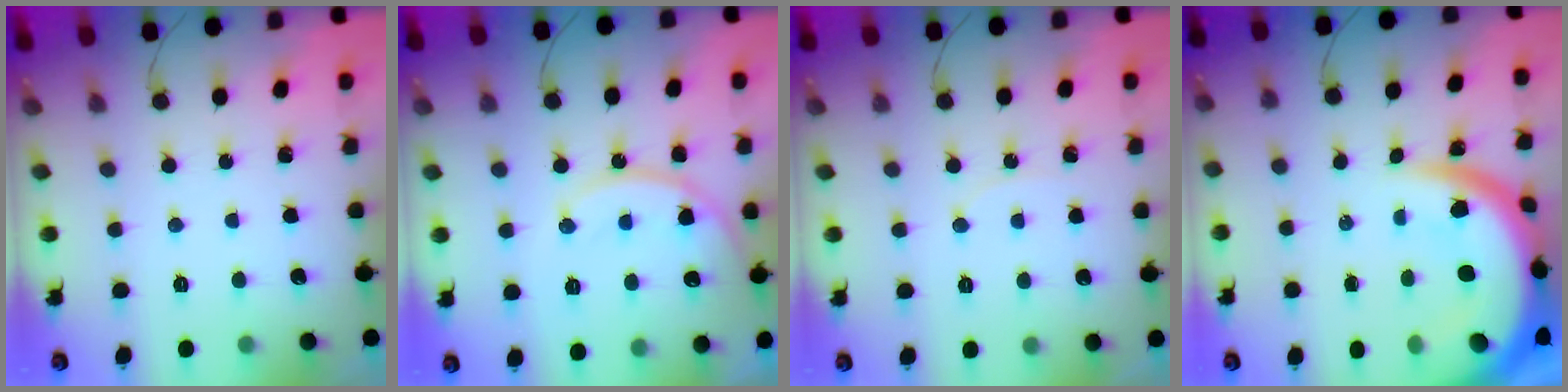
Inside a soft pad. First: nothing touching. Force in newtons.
{"total": 12.9, "press": 12.9, "slide": 1.1}
{"total": 3.9, "press": 3.9, "slide": 0.6}
{"total": 18.0, "press": 17.9, "slide": 1.6}